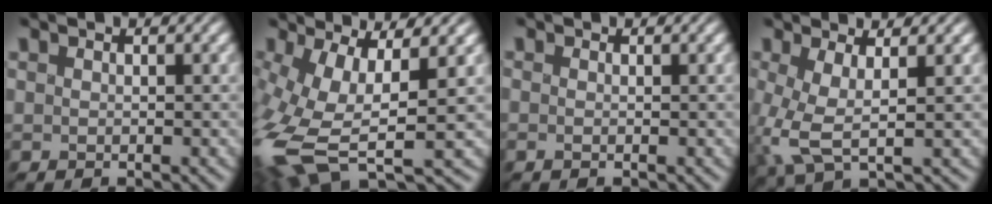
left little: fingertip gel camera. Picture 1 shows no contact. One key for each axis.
{"total": 10.9, "fx": -2.2, "fy": 4.2, "fz": 9.8, "tx": -0.234, "ty": -0.013, "tz": -0.030}
{"total": 0.0}
{"total": 3.5, "fx": -0.8, "fy": 1.0, "fz": 3.3, "tx": -0.088, "ty": -0.004, "tz": -0.009}